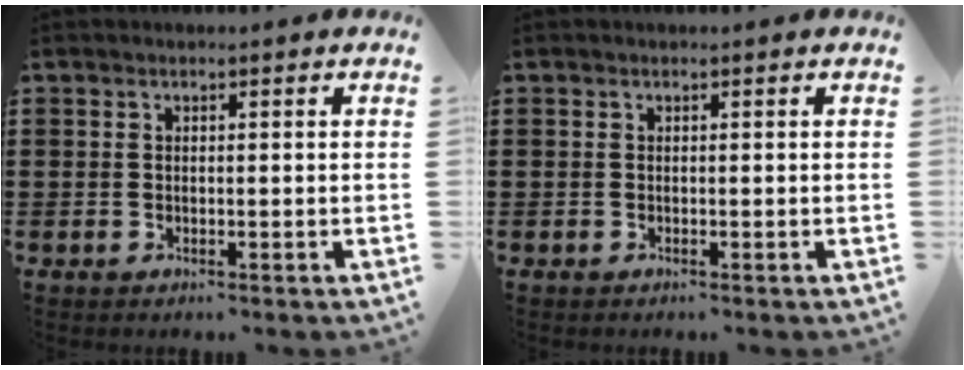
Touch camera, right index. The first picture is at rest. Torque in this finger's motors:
{"motor_torque": [0.12, -0.11, 0.00, 0.01]}